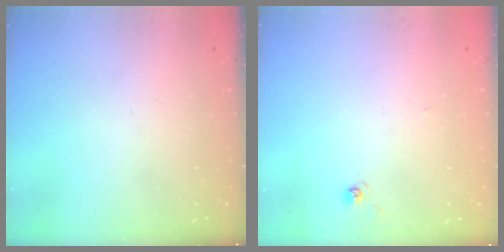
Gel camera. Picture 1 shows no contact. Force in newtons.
{"total": 2.7, "press": 2.7, "slide": 0.2}